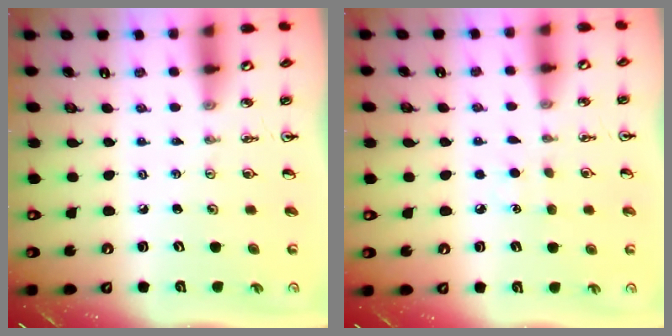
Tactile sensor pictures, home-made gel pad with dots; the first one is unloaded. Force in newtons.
{"total": 4.9, "press": 4.9, "slide": 0.6}